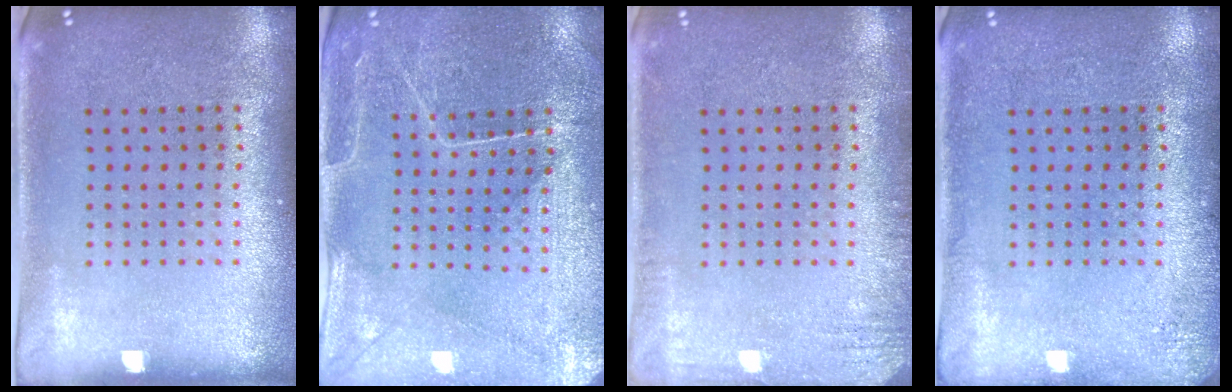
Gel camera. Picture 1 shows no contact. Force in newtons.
{"total": 0.7, "press": 0.5, "slide": 0.4}
{"total": 1.7, "press": 1.7, "slide": 0.2}
{"total": 1.4, "press": 1.4, "slide": 0.2}